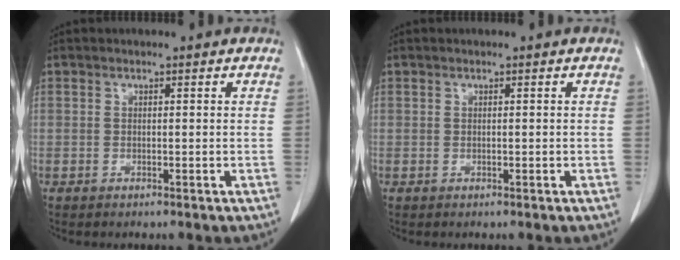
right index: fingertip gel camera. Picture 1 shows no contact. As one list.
[{"total": 0.6, "force": [-0.1, 0.3, 0.5], "torque": [-0.015, 0.003, 0.001]}]